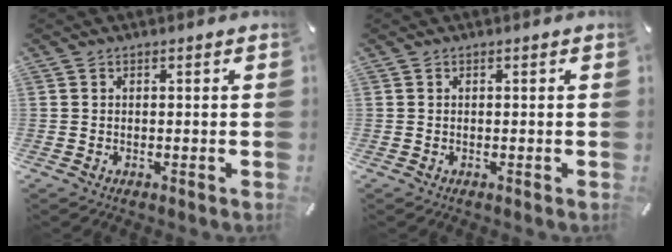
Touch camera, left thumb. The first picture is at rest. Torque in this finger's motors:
{"motor_torque": [-0.01, -0.01, 0.01, -0.01, 0.00]}